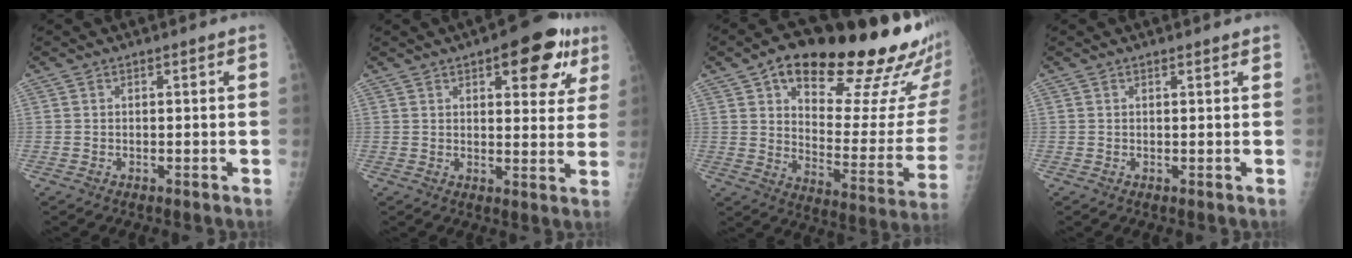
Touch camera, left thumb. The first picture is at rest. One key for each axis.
{"total": 12.6, "fx": 6.4, "fy": 5.3, "fz": 9.5, "tx": -0.074, "ty": -0.017, "tz": 0.074}
{"total": 28.8, "fx": 18.2, "fy": 9.3, "fz": 20.3, "tx": -0.249, "ty": -0.054, "tz": 0.258}
{"total": 0.5, "fx": 0.5, "fy": 0.1, "fz": 0.2, "tx": -0.007, "ty": -0.003, "tz": 0.008}